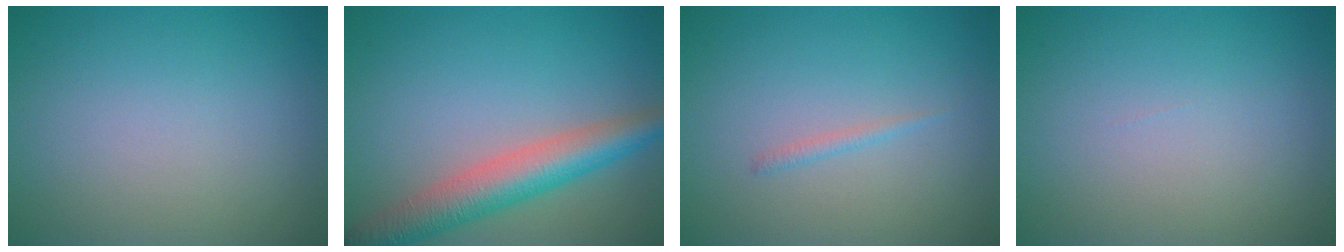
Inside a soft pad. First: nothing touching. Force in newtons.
{"total": 5.8, "press": 5.8, "slide": 0.2}
{"total": 0.7, "press": 0.7, "slide": 0.0}
{"total": 0.0}